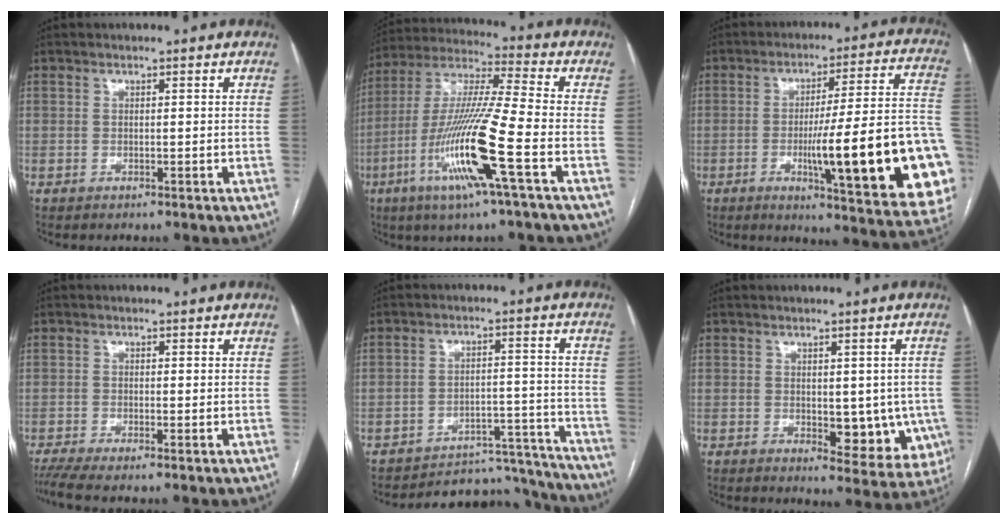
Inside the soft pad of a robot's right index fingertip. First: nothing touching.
{"total": 16.7, "force": [-6.1, -0.5, 15.6], "torque": [-0.318, -0.017, -0.121]}
{"total": 25.0, "force": [-5.6, 2.0, 24.3], "torque": [-0.233, 0.002, -0.072]}
{"total": 3.7, "force": [-2.5, 0.3, 2.8], "torque": [-0.058, -0.006, -0.051]}
{"total": 14.3, "force": [-14.0, 2.8, 0.0], "torque": [0.021, 0.045, -0.183]}
{"total": 9.0, "force": [-1.0, 4.5, 7.7], "torque": [-0.073, -0.009, -0.001]}